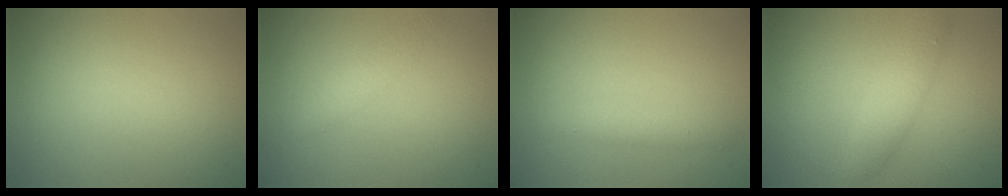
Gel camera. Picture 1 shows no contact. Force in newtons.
{"total": 1.5, "press": 1.5, "slide": 0.0}
{"total": 1.5, "press": 1.4, "slide": 0.1}
{"total": 2.8, "press": 2.8, "slide": 0.1}